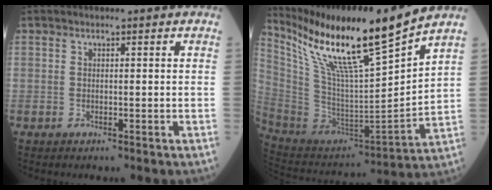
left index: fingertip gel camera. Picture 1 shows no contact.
{"total": 19.3, "force": [15.0, -0.4, 12.2], "torque": [-0.225, -0.017, 0.280]}